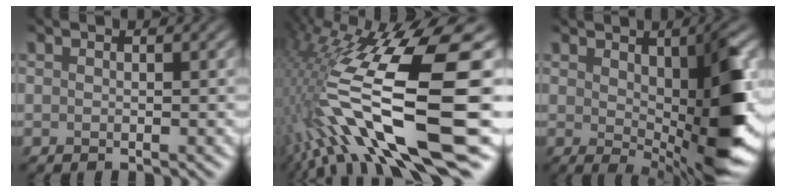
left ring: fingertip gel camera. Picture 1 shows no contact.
{"total": 14.7, "force": [-2.9, 3.8, 13.9], "torque": [-0.282, 0.002, -0.040]}
{"total": 9.1, "force": [0.0, 3.4, 8.5], "torque": [-0.126, -0.015, 0.012]}